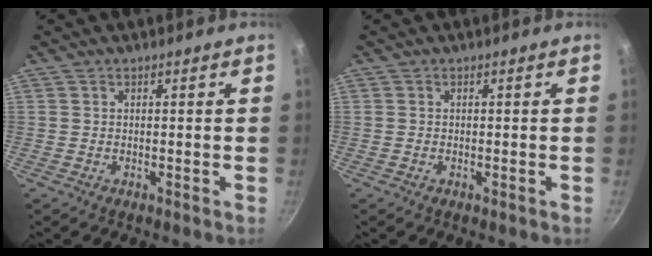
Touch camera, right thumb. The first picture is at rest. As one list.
[{"total": 0.0}]